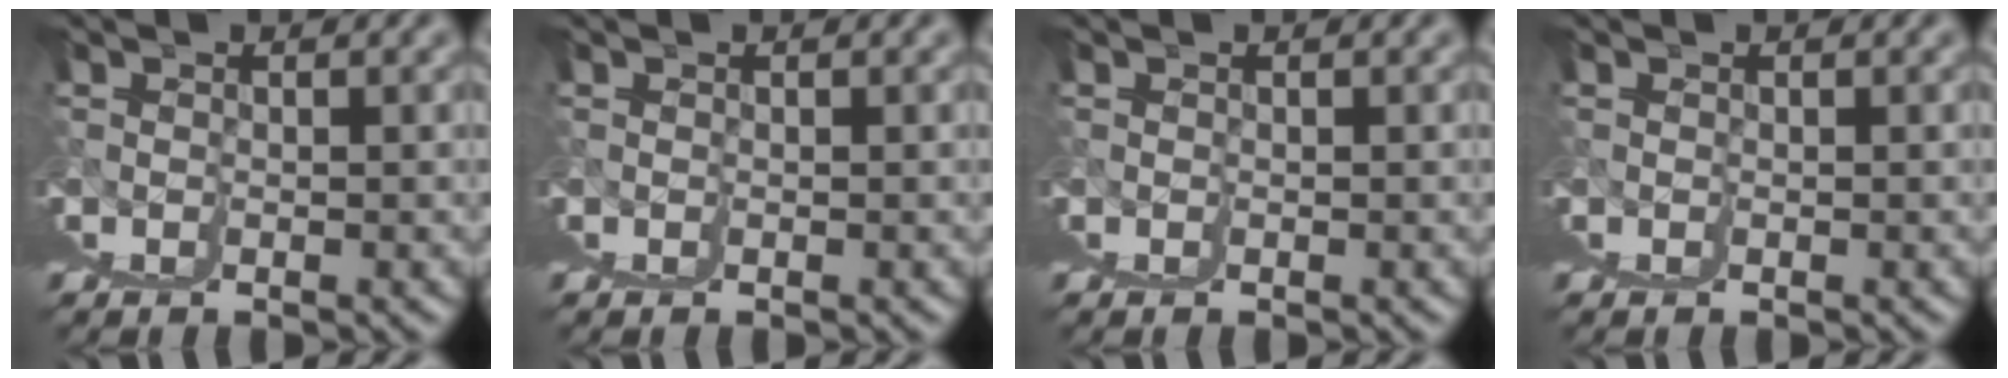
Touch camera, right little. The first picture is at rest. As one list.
[{"total": 0.0}, {"total": 0.0}, {"total": 0.0}]